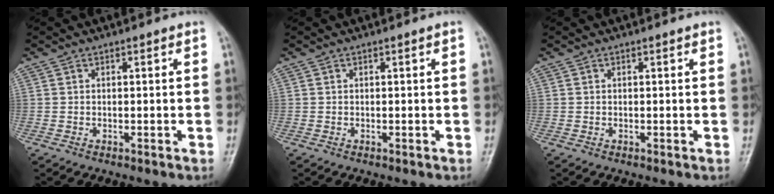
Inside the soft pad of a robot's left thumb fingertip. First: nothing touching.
{"total": 0.0}
{"total": 0.0}